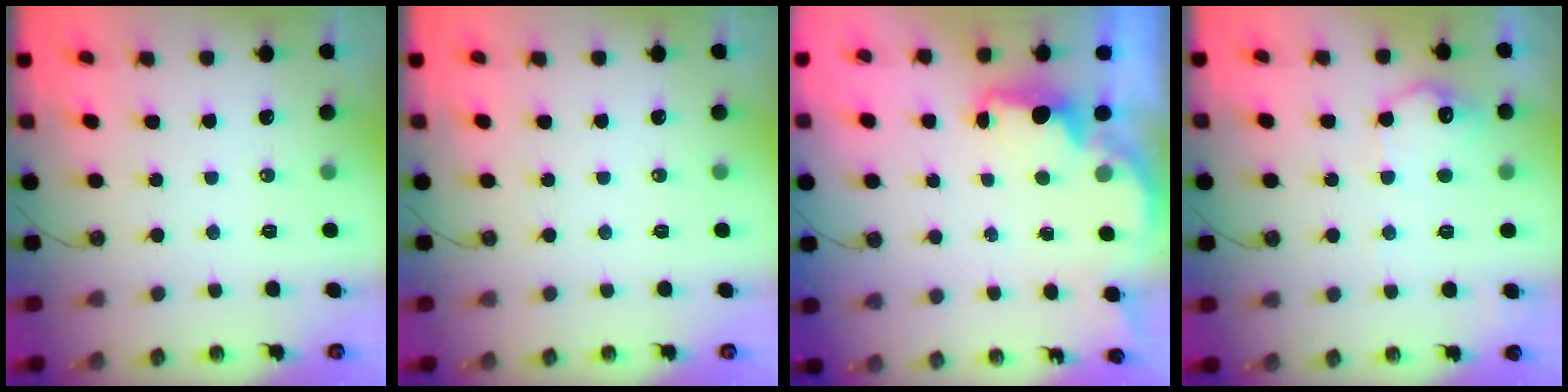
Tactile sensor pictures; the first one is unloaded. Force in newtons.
{"total": 0.0}
{"total": 2.4, "press": 2.3, "slide": 0.8}
{"total": 11.2, "press": 11.2, "slide": 0.5}